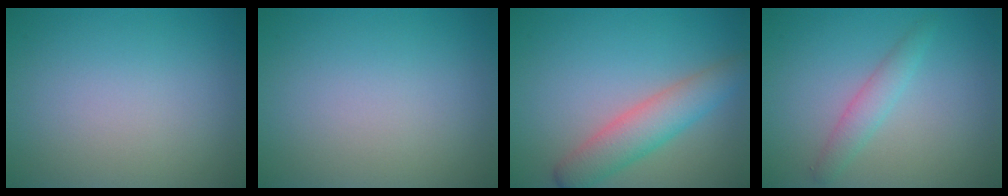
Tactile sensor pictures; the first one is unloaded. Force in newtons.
{"total": 0.0}
{"total": 4.4, "press": 4.4, "slide": 0.4}
{"total": 2.0, "press": 2.0, "slide": 0.1}